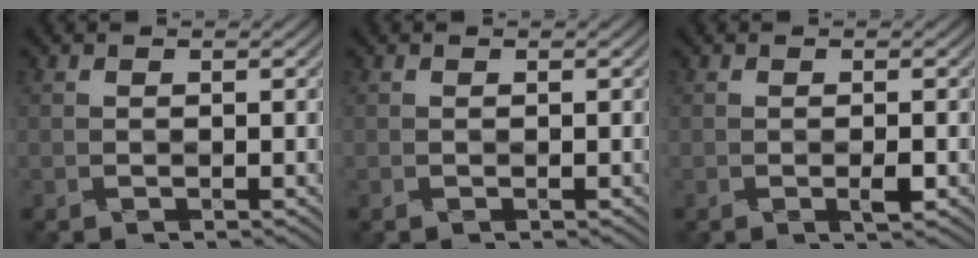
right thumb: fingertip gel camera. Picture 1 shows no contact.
{"total": 0.0}
{"total": 1.0, "force": [-0.4, 0.1, 1.0], "torque": [-0.019, 0.001, -0.008]}